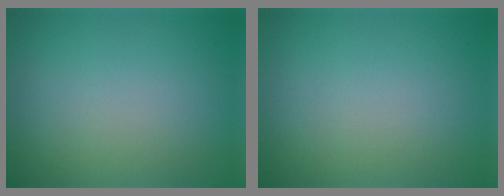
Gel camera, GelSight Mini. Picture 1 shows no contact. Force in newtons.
{"total": 0.0}